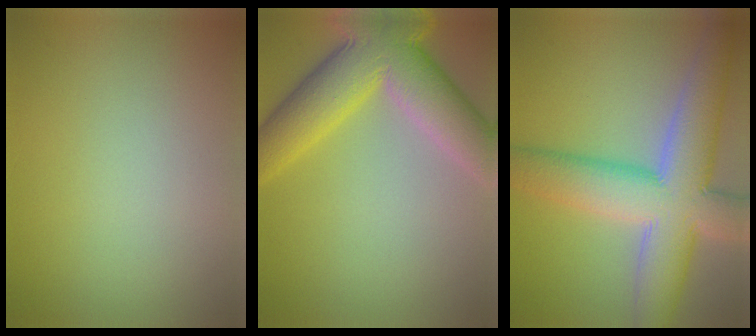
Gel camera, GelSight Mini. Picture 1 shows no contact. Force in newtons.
{"total": 9.2, "press": 9.2, "slide": 0.5}
{"total": 11.0, "press": 11.0, "slide": 0.7}